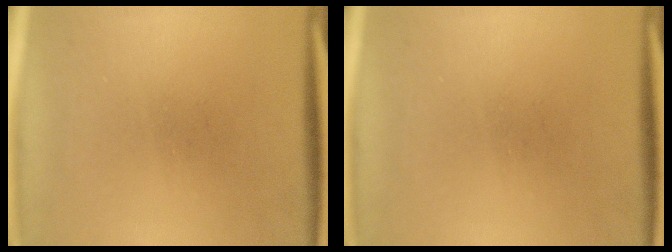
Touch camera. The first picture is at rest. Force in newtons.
{"total": 0.0}